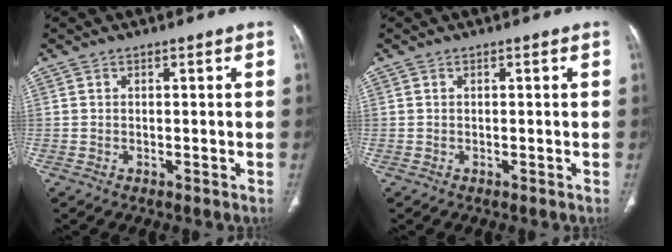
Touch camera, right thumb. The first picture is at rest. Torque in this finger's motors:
{"motor_torque": [0.04, 0.04, -0.24, 0.24, 0.02]}